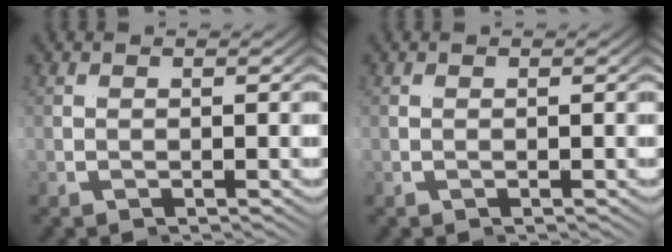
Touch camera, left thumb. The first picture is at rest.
{"total": 0.0}